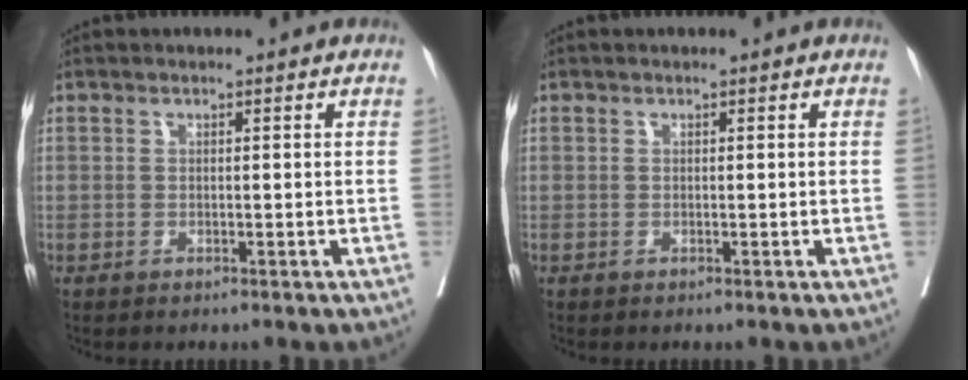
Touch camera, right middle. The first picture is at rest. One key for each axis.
{"total": 0.0}